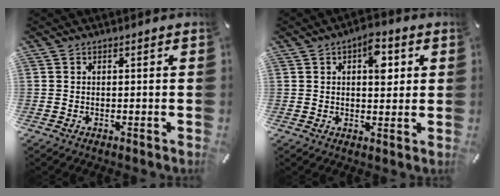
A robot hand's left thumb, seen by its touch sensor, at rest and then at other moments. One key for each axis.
{"total": 7.2, "fx": 2.0, "fy": 4.1, "fz": 5.6, "tx": -0.058, "ty": -0.011, "tz": 0.026}